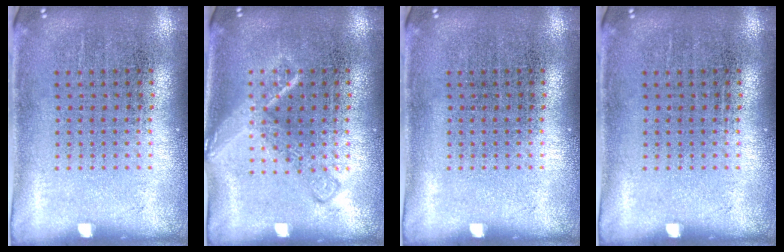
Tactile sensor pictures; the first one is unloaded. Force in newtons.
{"total": 2.1, "press": 2.1, "slide": 0.3}
{"total": 0.0}
{"total": 0.0}